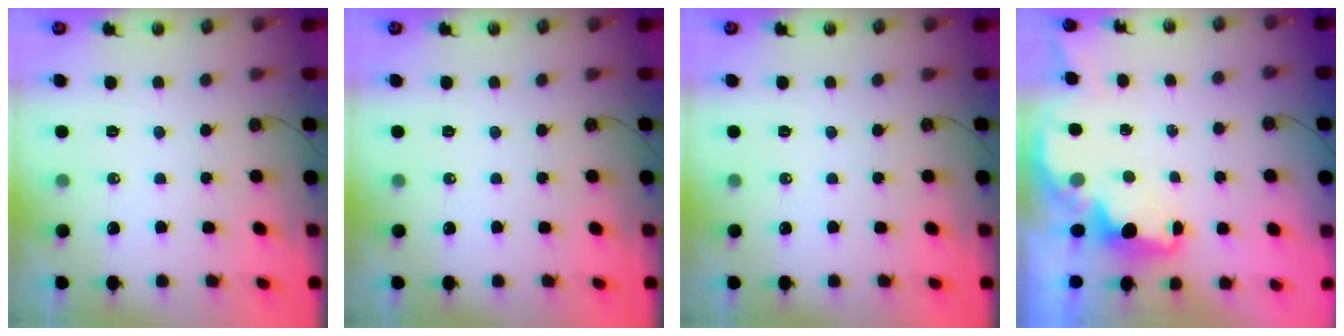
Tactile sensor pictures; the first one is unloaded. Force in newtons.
{"total": 0.0}
{"total": 0.0}
{"total": 2.2, "press": 2.0, "slide": 0.8}